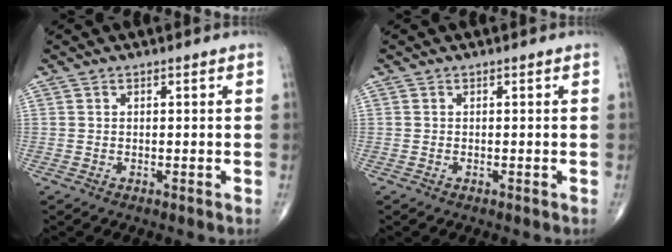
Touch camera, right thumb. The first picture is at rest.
{"total": 0.0}